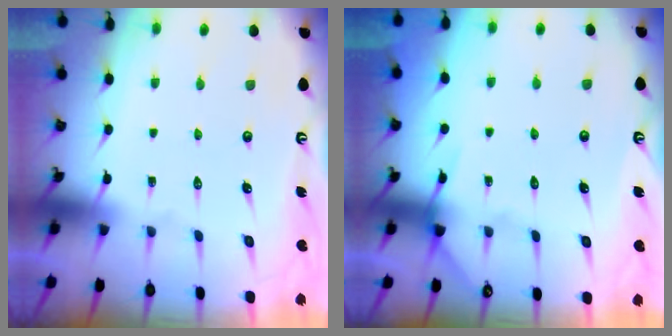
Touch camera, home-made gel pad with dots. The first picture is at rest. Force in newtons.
{"total": 5.0, "press": 5.0, "slide": 0.5}